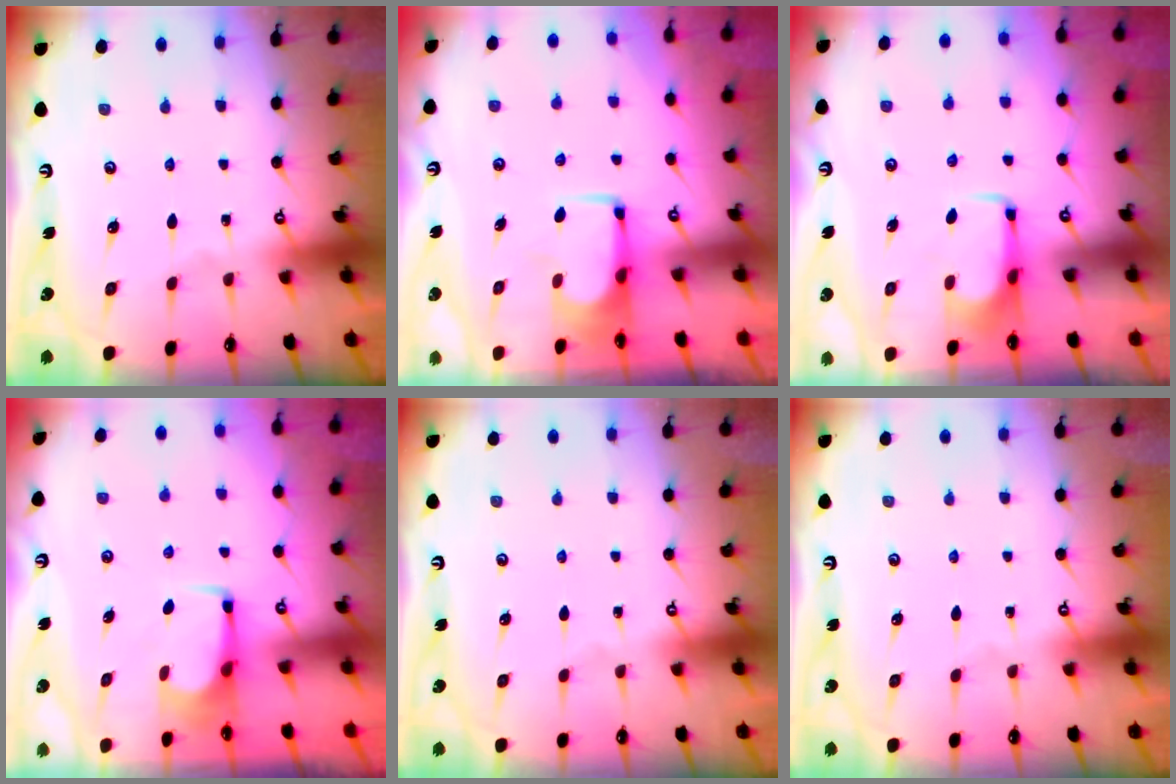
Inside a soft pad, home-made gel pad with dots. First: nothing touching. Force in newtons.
{"total": 1.6, "press": 1.5, "slide": 0.1}
{"total": 2.0, "press": 1.9, "slide": 0.3}
{"total": 2.5, "press": 2.5, "slide": 0.4}
{"total": 0.0}
{"total": 0.0}